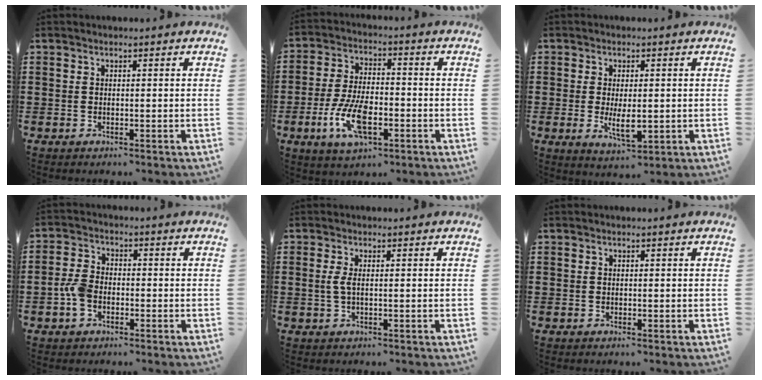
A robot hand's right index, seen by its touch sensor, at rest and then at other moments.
{"total": 9.5, "force": [-3.4, 4.2, 7.8], "torque": [-0.172, -0.007, -0.063]}
{"total": 5.1, "force": [-0.5, 2.1, 4.6], "torque": [-0.086, -0.006, -0.012]}
{"total": 4.3, "force": [-1.4, 2.7, 3.0], "torque": [-0.084, -0.003, -0.033]}
{"total": 2.0, "force": [0.0, 0.5, 1.9], "torque": [-0.045, -0.003, -0.003]}
{"total": 0.0}